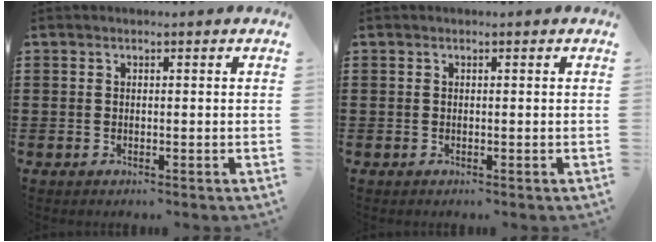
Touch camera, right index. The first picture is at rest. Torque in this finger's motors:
{"motor_torque": [-0.08, 0.21, 0.04, -0.01]}